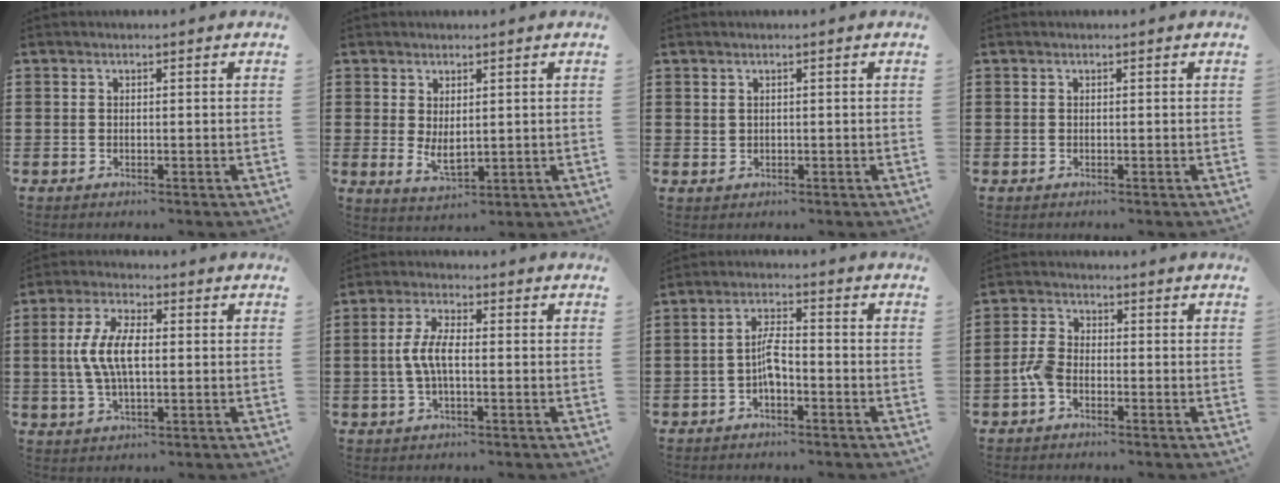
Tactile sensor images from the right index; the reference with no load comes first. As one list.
[{"total": 3.4, "force": [0.6, 1.7, 2.9], "torque": [-0.056, 0.001, 0.012]}, {"total": 0.7, "force": [0.4, 0.6, 0.2], "torque": [-0.007, 0.001, 0.008]}, {"total": 0.0}, {"total": 7.7, "force": [0.1, 3.1, 7.0], "torque": [-0.166, -0.003, -0.009]}, {"total": 5.2, "force": [-0.6, 1.8, 4.9], "torque": [-0.115, -0.005, -0.020]}, {"total": 4.3, "force": [-1.5, 1.6, 3.7], "torque": [-0.081, 0.006, -0.032]}, {"total": 4.7, "force": [-2.1, 2.8, 3.1], "torque": [-0.092, 0.000, -0.049]}]